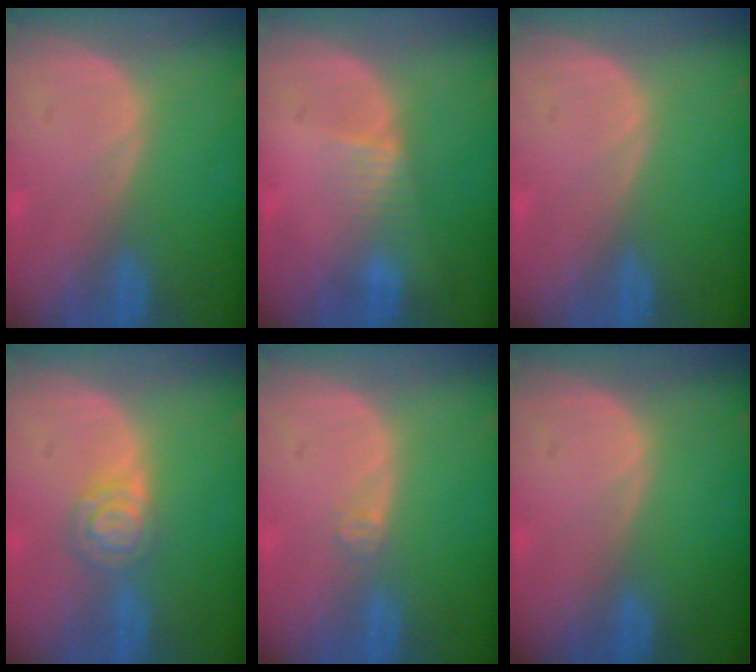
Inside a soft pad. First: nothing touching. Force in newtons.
{"total": 2.6, "press": 2.4, "slide": 0.9}
{"total": 0.0}
{"total": 4.6, "press": 4.2, "slide": 2.1}
{"total": 1.5, "press": 1.2, "slide": 0.9}
{"total": 0.0}